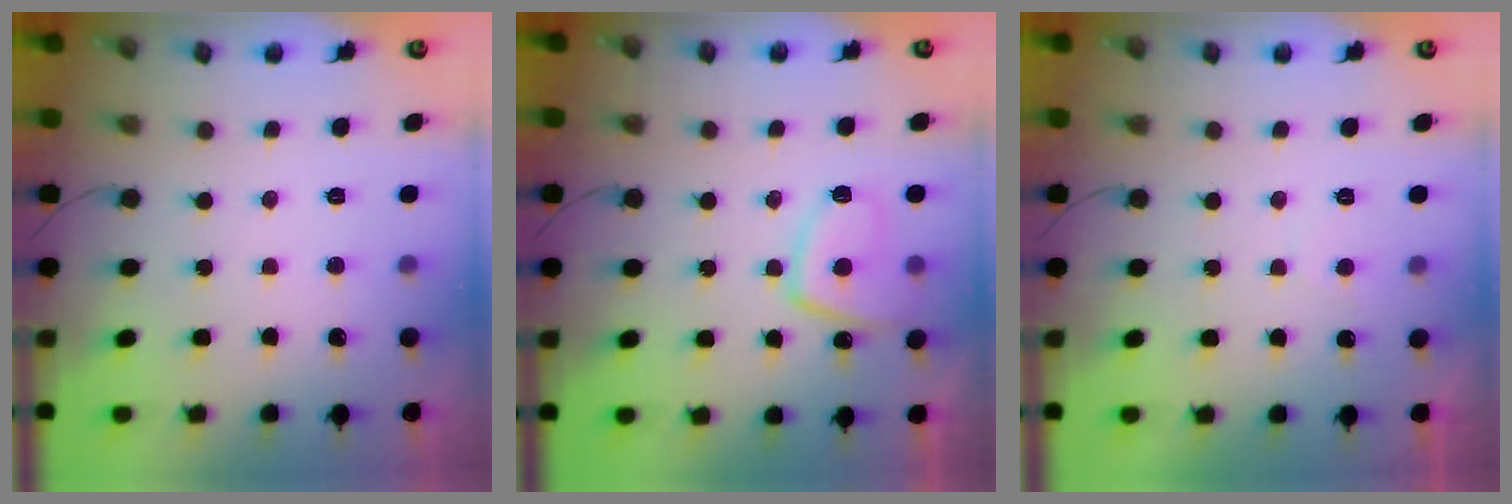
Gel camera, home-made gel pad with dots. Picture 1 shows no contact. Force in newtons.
{"total": 10.4, "press": 10.4, "slide": 1.3}
{"total": 1.0, "press": 0.8, "slide": 0.6}